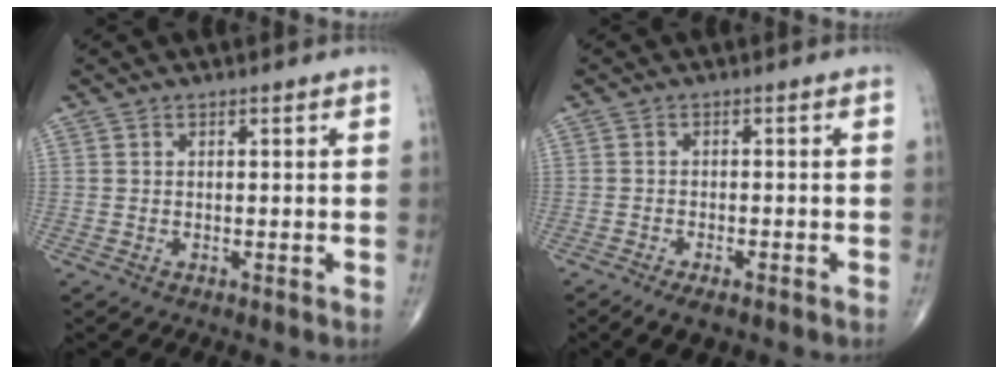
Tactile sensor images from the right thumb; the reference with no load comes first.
{"total": 3.9, "force": [-2.8, 1.5, 2.3], "torque": [-0.039, 0.004, -0.044]}